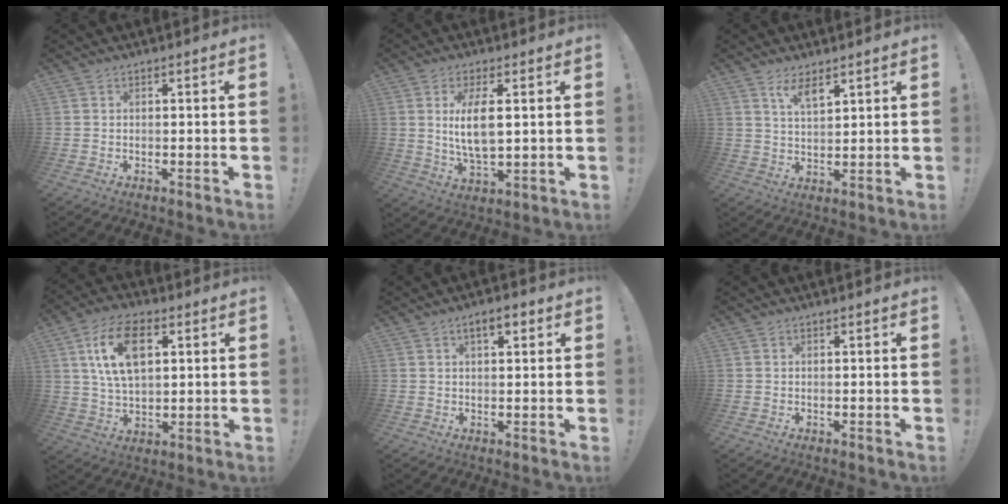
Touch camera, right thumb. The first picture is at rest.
{"total": 9.4, "force": [1.8, 3.7, 8.5], "torque": [-0.167, -0.015, 0.026]}
{"total": 5.7, "force": [4.1, 1.6, 3.6], "torque": [-0.065, -0.024, 0.070]}
{"total": 15.4, "force": [5.4, 8.9, 11.4], "torque": [-0.200, 0.000, 0.094]}
{"total": 4.3, "force": [2.1, 1.6, 3.4], "torque": [-0.051, -0.002, 0.031]}
{"total": 0.0}